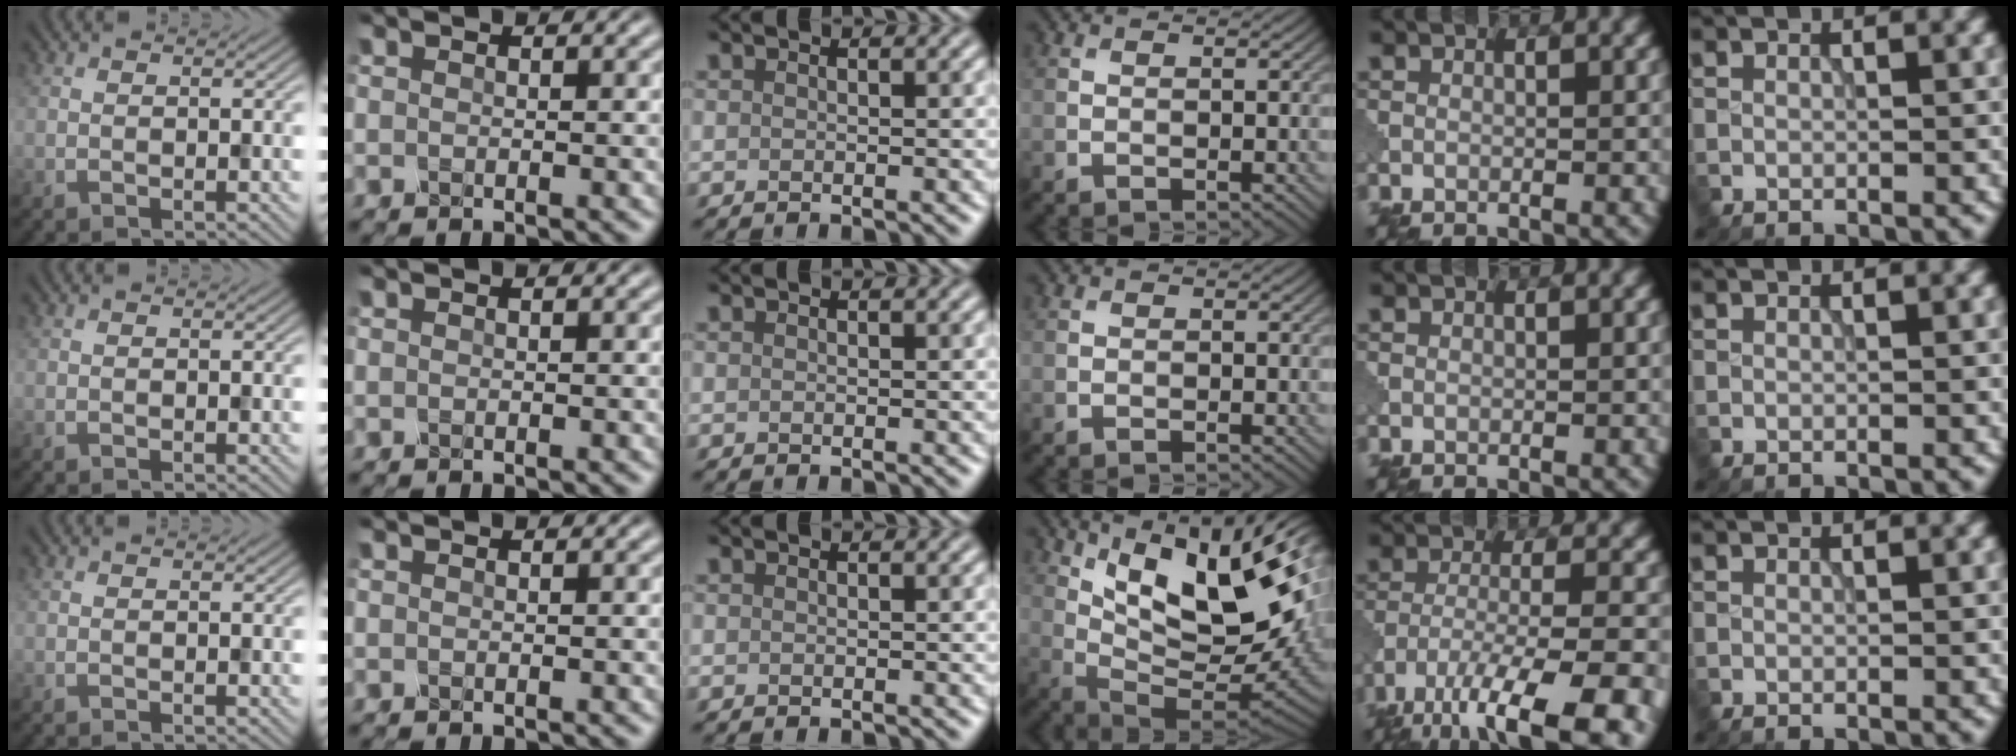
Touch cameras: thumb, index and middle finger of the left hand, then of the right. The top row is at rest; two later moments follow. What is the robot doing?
{"motion": "shake", "object": "salt shaker"}